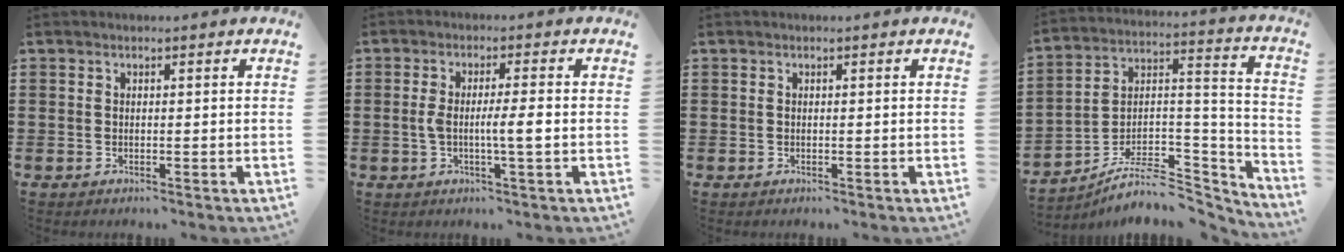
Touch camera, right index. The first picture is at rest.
{"total": 4.6, "force": [-0.6, 0.3, 4.5], "torque": [-0.096, -0.008, -0.020]}
{"total": 0.0}
{"total": 7.9, "force": [-6.1, 3.6, 3.6], "torque": [-0.057, 0.011, -0.111]}